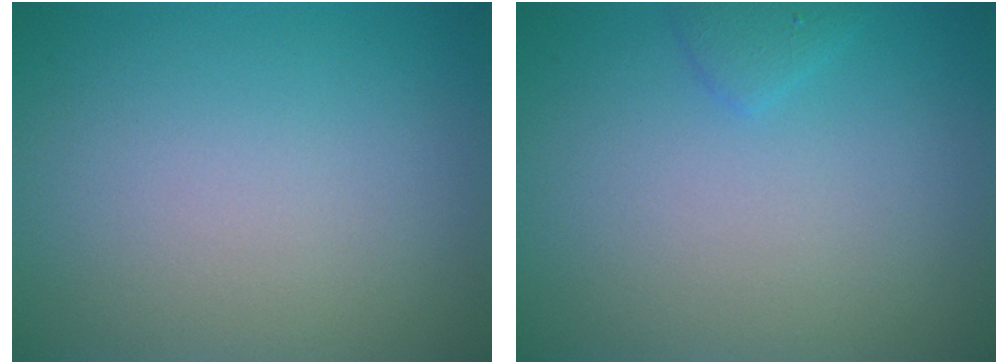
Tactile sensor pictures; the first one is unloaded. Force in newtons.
{"total": 1.1, "press": 1.0, "slide": 0.1}